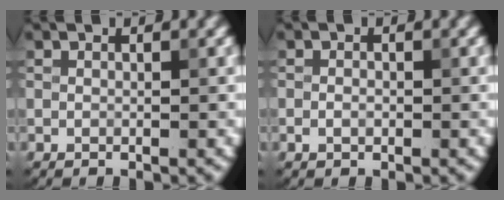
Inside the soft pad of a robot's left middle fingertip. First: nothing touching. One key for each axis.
{"total": 0.9, "fx": -0.3, "fy": 0.6, "fz": 0.6, "tx": -0.013, "ty": 0.000, "tz": -0.006}